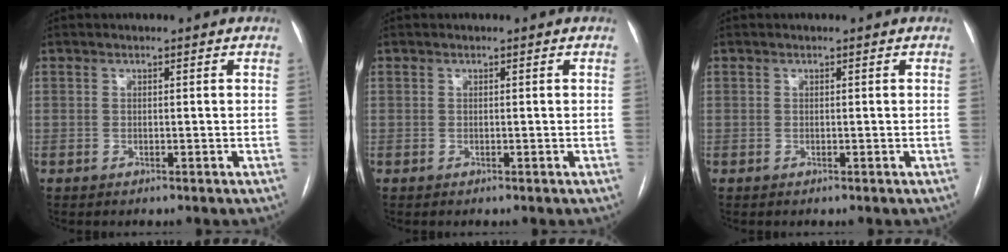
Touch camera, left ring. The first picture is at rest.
{"total": 0.0}
{"total": 0.0}